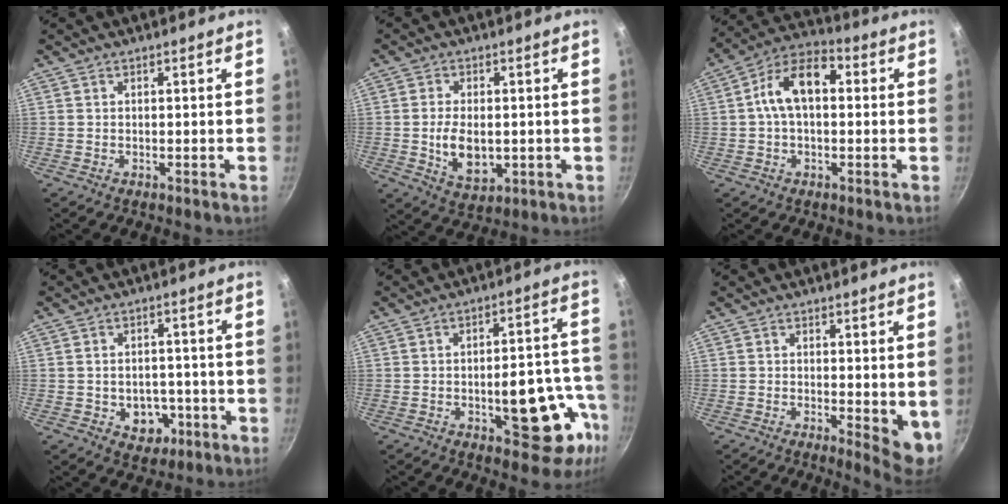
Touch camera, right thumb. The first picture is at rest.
{"total": 8.2, "force": [-0.6, 5.1, 6.5], "torque": [-0.106, -0.009, 0.000]}
{"total": 11.5, "force": [1.3, 6.9, 9.1], "torque": [-0.139, 0.036, 0.005]}
{"total": 6.5, "force": [-1.9, 5.1, 3.6], "torque": [-0.028, 0.015, -0.015]}
{"total": 16.4, "force": [-5.4, 7.9, 13.3], "torque": [-0.107, 0.038, -0.064]}
{"total": 4.5, "force": [0.4, 2.0, 4.0], "torque": [-0.049, -0.010, 0.006]}